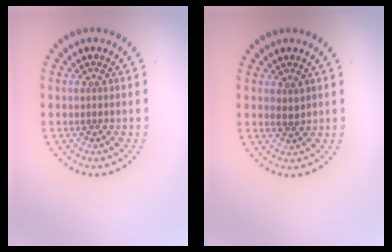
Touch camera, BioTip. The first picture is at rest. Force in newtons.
{"total": 1.0, "press": 0.9, "slide": 0.4}